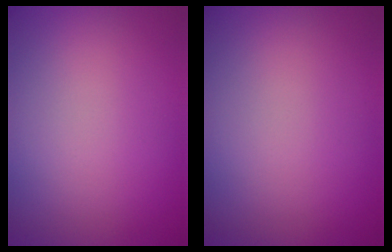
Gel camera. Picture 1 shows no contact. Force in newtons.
{"total": 0.0}